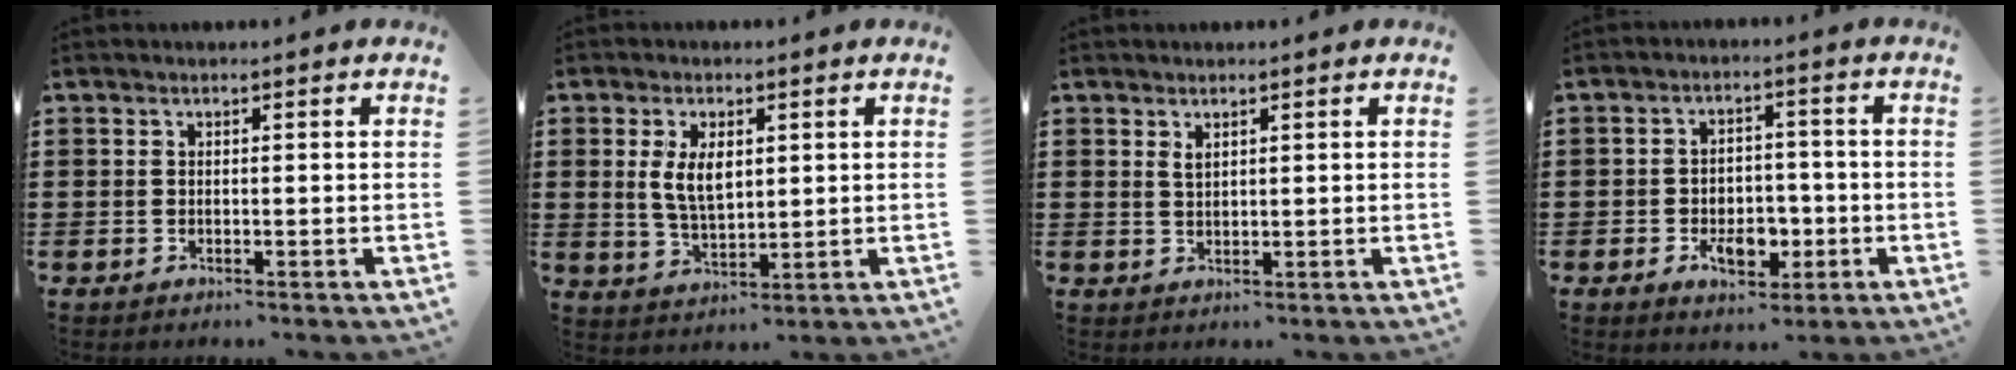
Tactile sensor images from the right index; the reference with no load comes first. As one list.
[{"total": 5.8, "force": [1.1, 3.0, 4.8], "torque": [-0.099, 0.004, 0.014]}, {"total": 1.3, "force": [0.8, 0.6, 0.7], "torque": [-0.016, 0.003, 0.015]}, {"total": 6.2, "force": [-2.2, 3.8, 4.3], "torque": [-0.071, 0.006, -0.039]}]